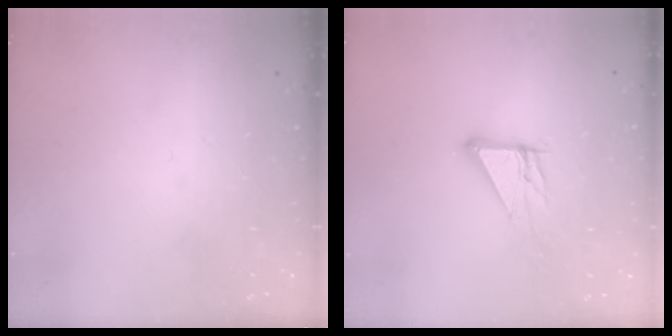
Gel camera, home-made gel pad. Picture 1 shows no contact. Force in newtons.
{"total": 10.3, "press": 10.2, "slide": 1.0}